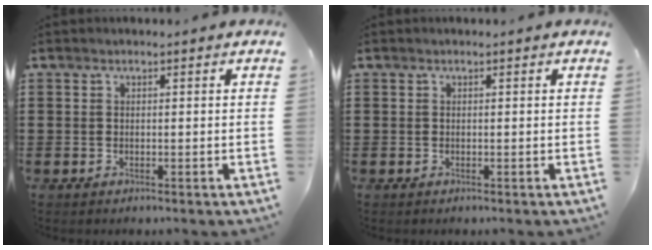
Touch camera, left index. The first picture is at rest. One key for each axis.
{"total": 0.0}